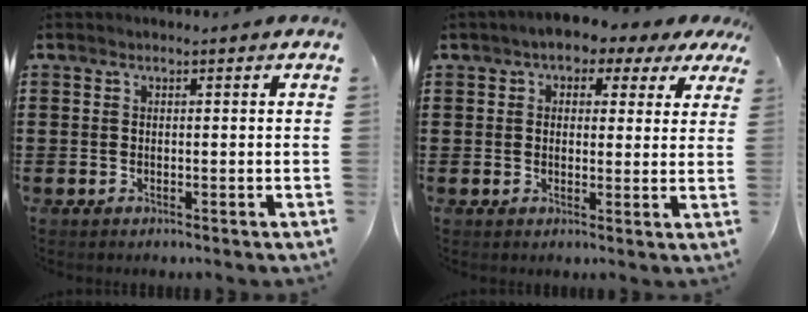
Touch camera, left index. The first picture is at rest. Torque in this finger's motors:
{"motor_torque": [2.14, 0.00, 0.88, 0.07]}